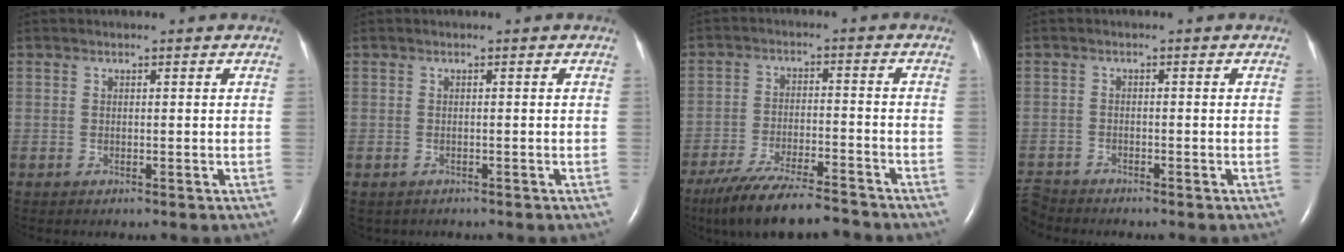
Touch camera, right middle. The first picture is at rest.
{"total": 1.5, "force": [-1.1, 1.0, 0.2], "torque": [-0.011, 0.001, -0.011]}
{"total": 13.4, "force": [-11.8, 1.7, 6.1], "torque": [-0.106, -0.012, -0.195]}
{"total": 3.6, "force": [-3.5, 0.6, -0.2], "torque": [0.000, -0.016, -0.068]}